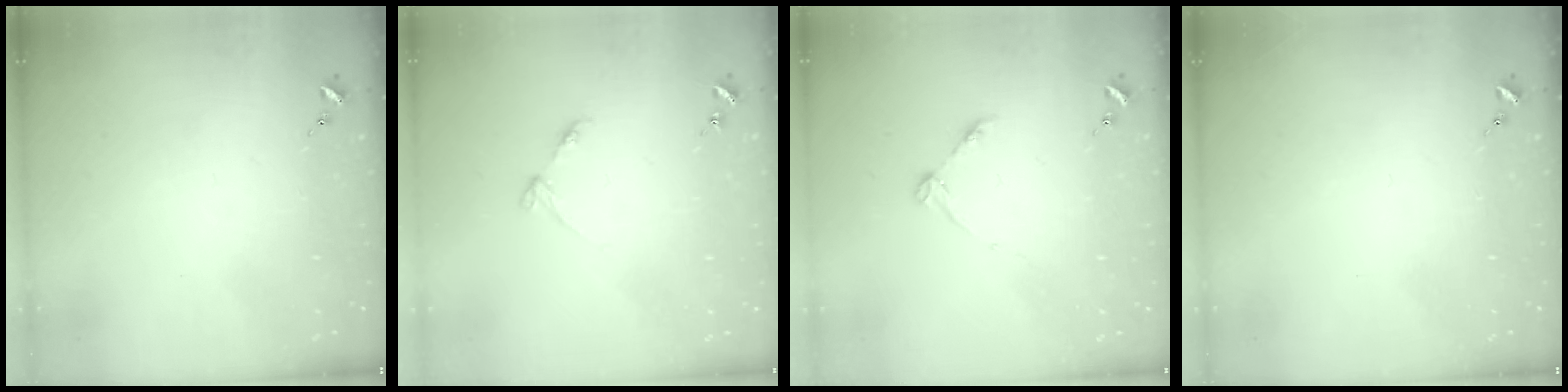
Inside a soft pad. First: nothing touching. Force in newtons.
{"total": 3.6, "press": 3.5, "slide": 0.4}
{"total": 4.0, "press": 4.0, "slide": 0.5}
{"total": 0.0}